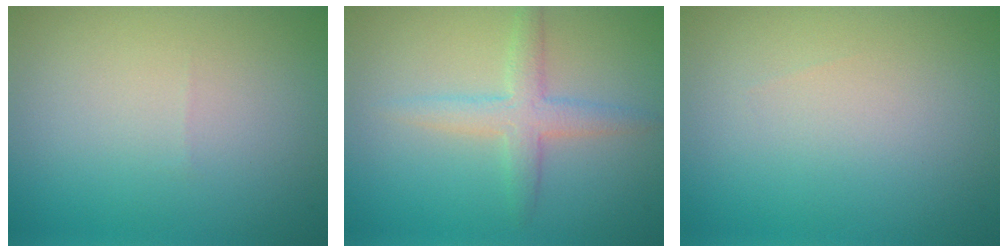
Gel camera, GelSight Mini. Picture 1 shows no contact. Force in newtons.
{"total": 3.0, "press": 3.0, "slide": 0.1}
{"total": 0.0}